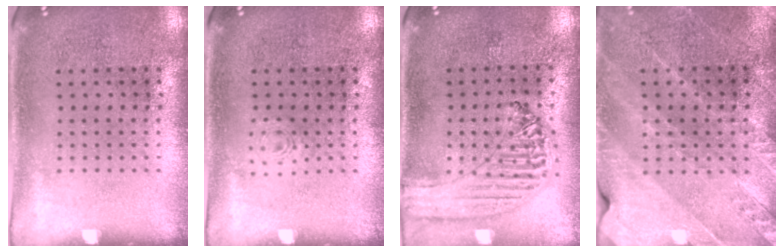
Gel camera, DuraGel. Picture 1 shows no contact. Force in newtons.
{"total": 0.8, "press": 0.8, "slide": 0.2}
{"total": 1.3, "press": 1.3, "slide": 0.1}
{"total": 2.9, "press": 2.7, "slide": 0.9}